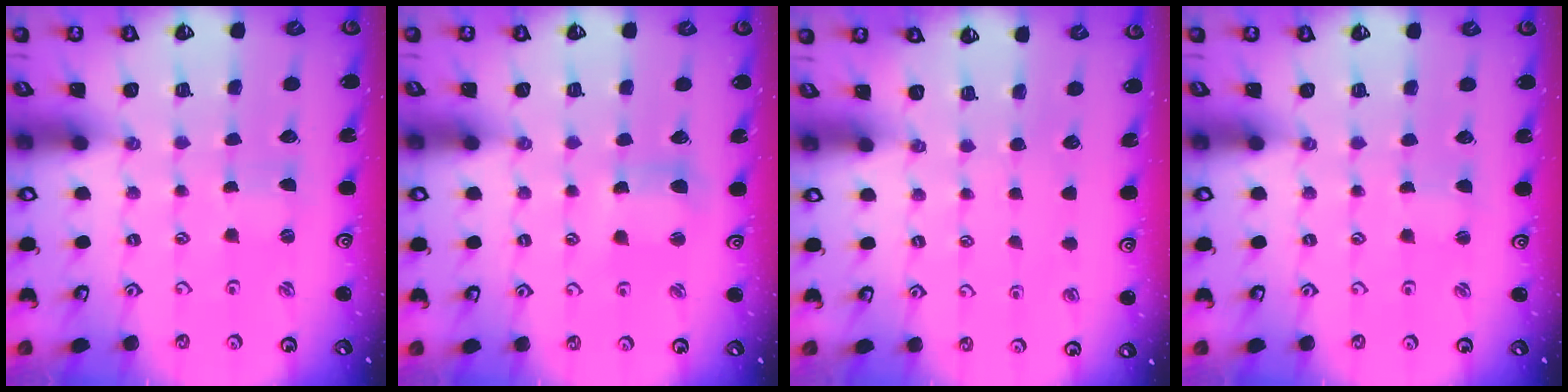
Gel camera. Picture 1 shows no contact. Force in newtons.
{"total": 5.3, "press": 5.2, "slide": 0.8}
{"total": 0.0}
{"total": 0.0}